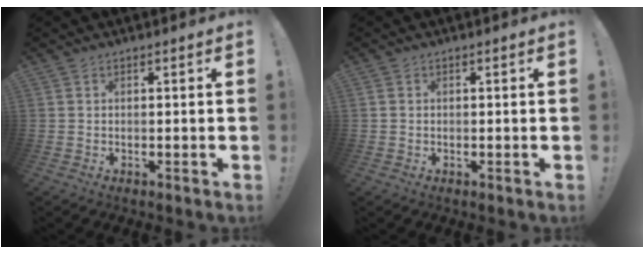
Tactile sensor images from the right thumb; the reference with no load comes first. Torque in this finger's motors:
{"motor_torque": [-0.18, -0.34, -0.06, -0.04, 0.07]}